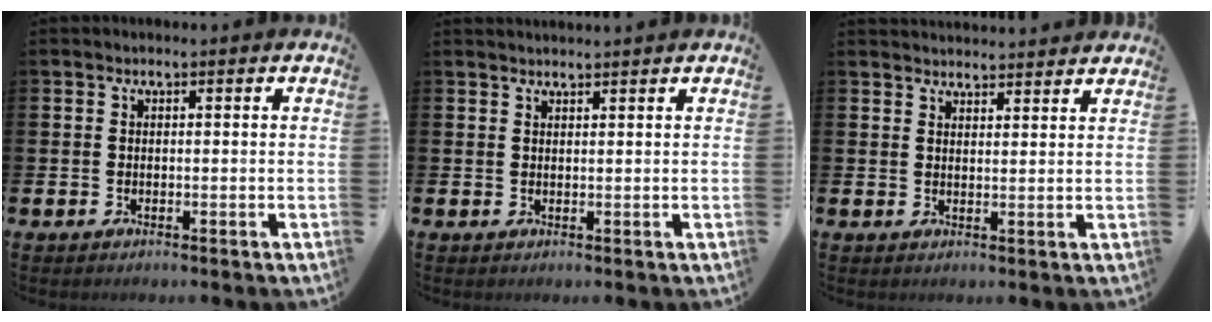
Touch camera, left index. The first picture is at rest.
{"total": 1.2, "force": [1.2, -0.2, 0.0], "torque": [0.005, -0.006, 0.021]}
{"total": 2.9, "force": [2.9, 0.2, -0.1], "torque": [0.001, -0.016, 0.053]}